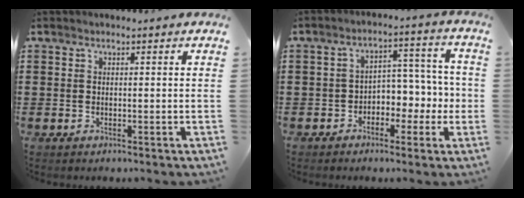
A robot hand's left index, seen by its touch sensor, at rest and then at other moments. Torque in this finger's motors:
{"motor_torque": [0.20, 0.24, 0.19, 0.04]}